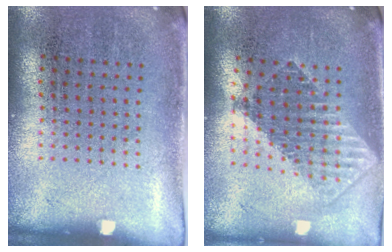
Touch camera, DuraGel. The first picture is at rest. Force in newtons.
{"total": 1.8, "press": 1.5, "slide": 1.0}